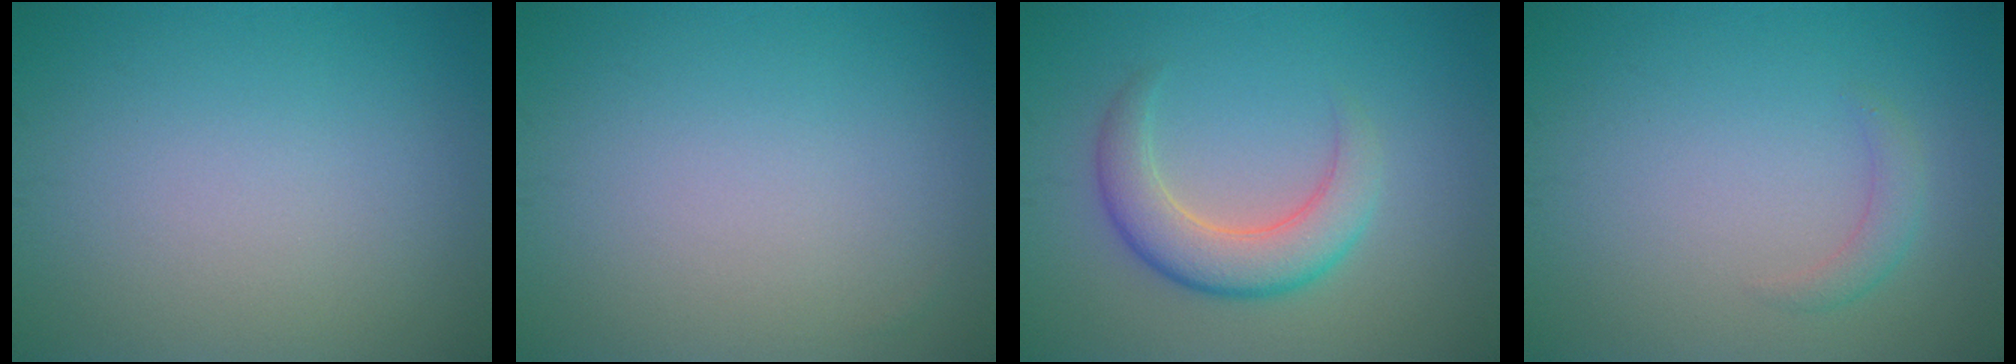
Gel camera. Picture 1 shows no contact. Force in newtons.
{"total": 0.0}
{"total": 4.8, "press": 4.7, "slide": 0.4}
{"total": 1.4, "press": 1.4, "slide": 0.0}